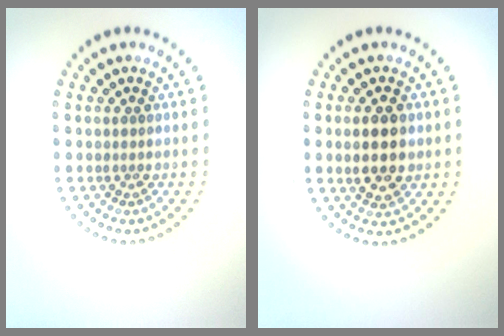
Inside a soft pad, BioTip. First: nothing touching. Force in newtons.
{"total": 4.4, "press": 4.4, "slide": 0.3}